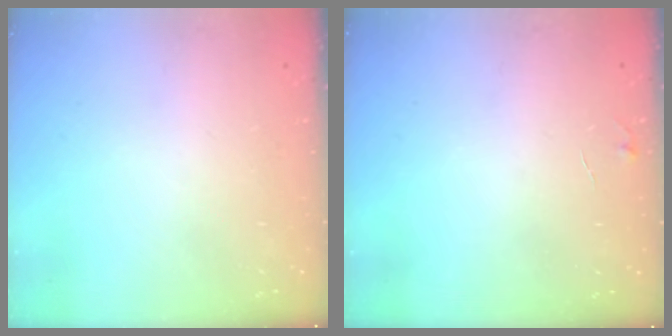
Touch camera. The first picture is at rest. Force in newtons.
{"total": 5.0, "press": 5.0, "slide": 0.4}